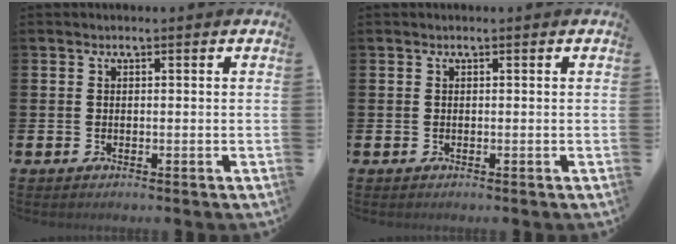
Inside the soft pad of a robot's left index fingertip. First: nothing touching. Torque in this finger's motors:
{"motor_torque": [-0.18, 0.18, 0.00, 0.00]}